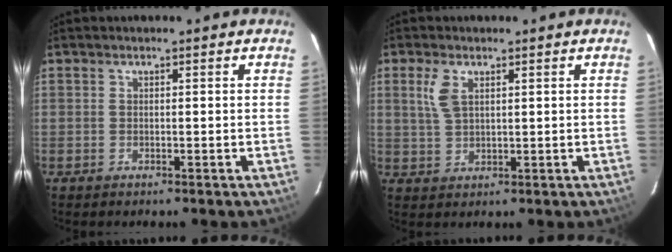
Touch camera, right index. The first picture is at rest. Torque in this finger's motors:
{"motor_torque": [0.15, 0.24, 0.31, 0.06]}